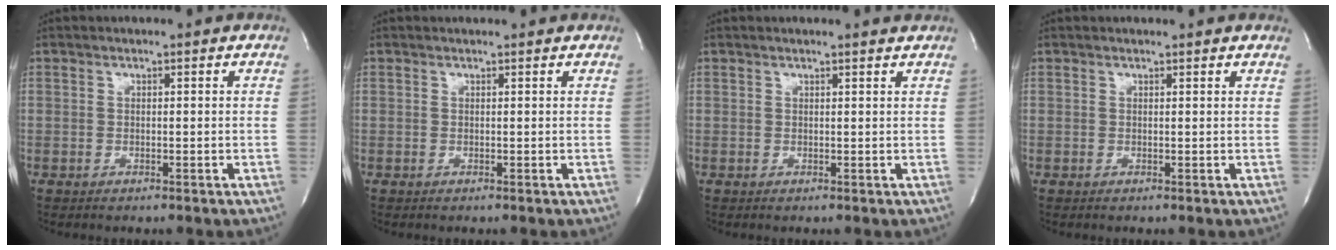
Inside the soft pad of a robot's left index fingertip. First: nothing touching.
{"total": 1.0, "force": [1.0, -0.1, 0.2], "torque": [-0.009, 0.002, 0.013]}
{"total": 2.4, "force": [2.3, -0.4, 0.7], "torque": [-0.017, -0.003, 0.023]}
{"total": 1.9, "force": [1.9, 0.1, 0.6], "torque": [-0.016, 0.006, 0.017]}